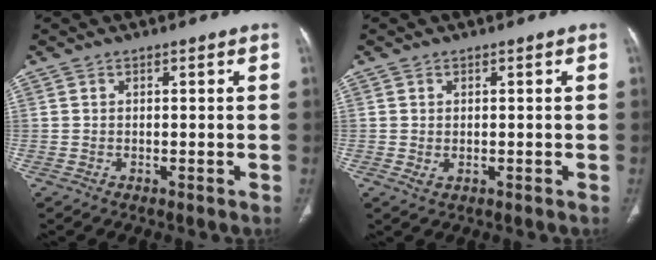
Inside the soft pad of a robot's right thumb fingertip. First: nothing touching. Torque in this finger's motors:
{"motor_torque": [-0.47, 0.00, -0.03, 0.40, 0.08]}